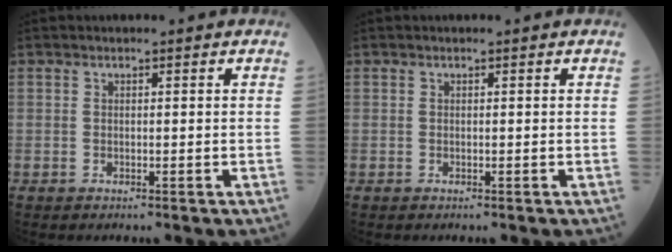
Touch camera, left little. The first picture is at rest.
{"total": 0.0}